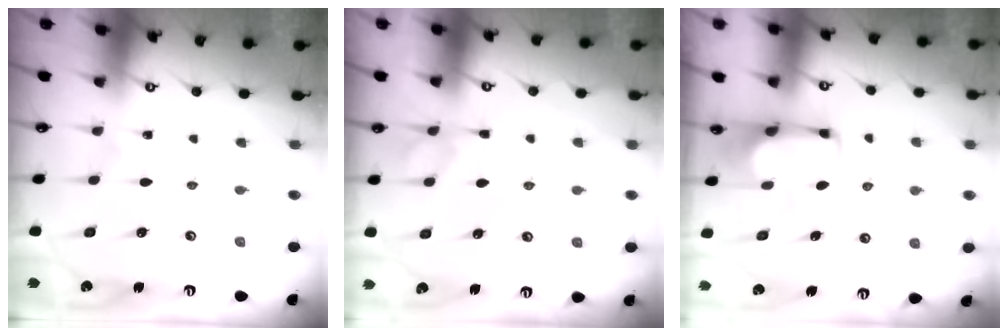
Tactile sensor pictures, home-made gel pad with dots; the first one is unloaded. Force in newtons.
{"total": 2.6, "press": 2.3, "slide": 1.2}
{"total": 2.8, "press": 2.8, "slide": 0.4}